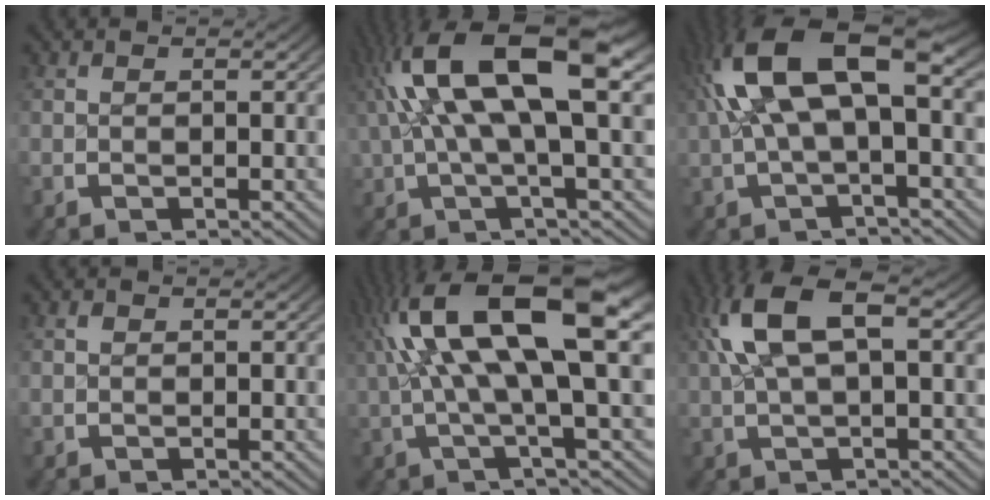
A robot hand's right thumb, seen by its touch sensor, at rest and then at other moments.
{"total": 12.1, "force": [2.8, 5.3, 10.5], "torque": [-0.198, 0.008, 0.045]}
{"total": 10.4, "force": [1.8, 5.0, 8.9], "torque": [-0.177, 0.017, 0.031]}
{"total": 0.7, "force": [0.4, 0.5, 0.1], "torque": [-0.003, -0.004, 0.011]}
{"total": 13.0, "force": [2.4, 5.1, 11.7], "torque": [-0.211, 0.005, 0.036]}
{"total": 7.7, "force": [2.2, 3.6, 6.4], "torque": [-0.144, 0.004, 0.044]}